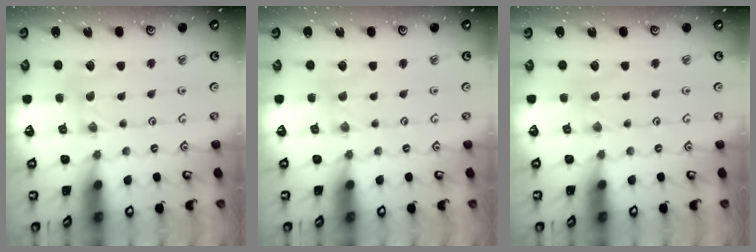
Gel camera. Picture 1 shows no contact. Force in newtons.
{"total": 0.0}
{"total": 0.0}